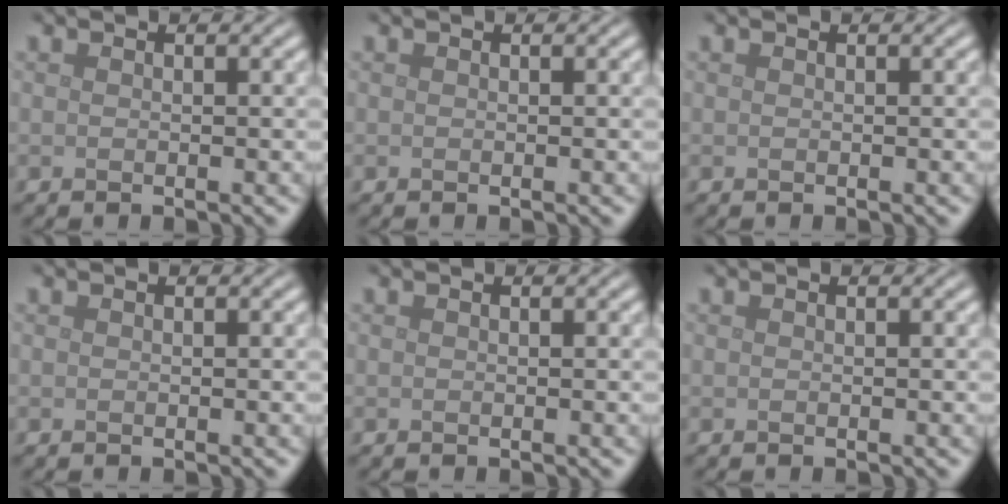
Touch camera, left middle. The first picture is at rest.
{"total": 0.0}
{"total": 0.0}
{"total": 0.0}
{"total": 0.0}
{"total": 0.0}